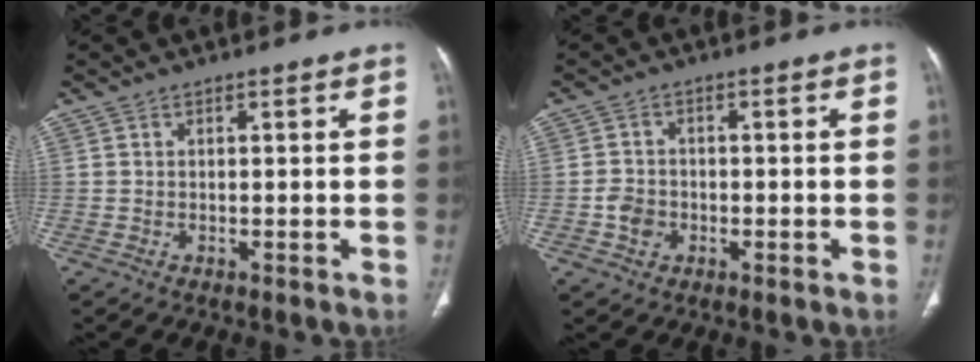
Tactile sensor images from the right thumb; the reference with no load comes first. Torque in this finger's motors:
{"motor_torque": [0.90, 0.70, 0.00, -0.22, 0.22]}